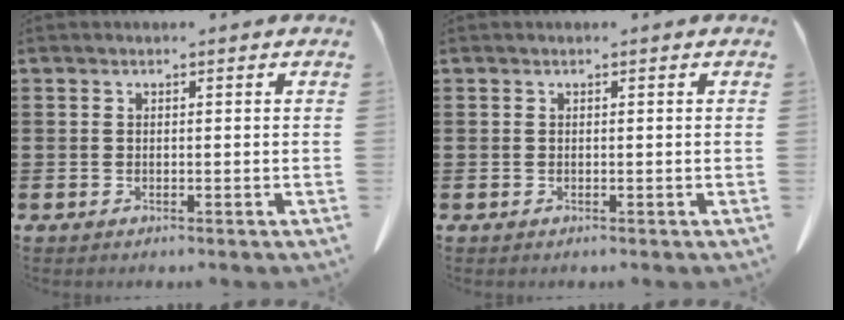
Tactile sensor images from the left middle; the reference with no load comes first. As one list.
[{"total": 0.0}]